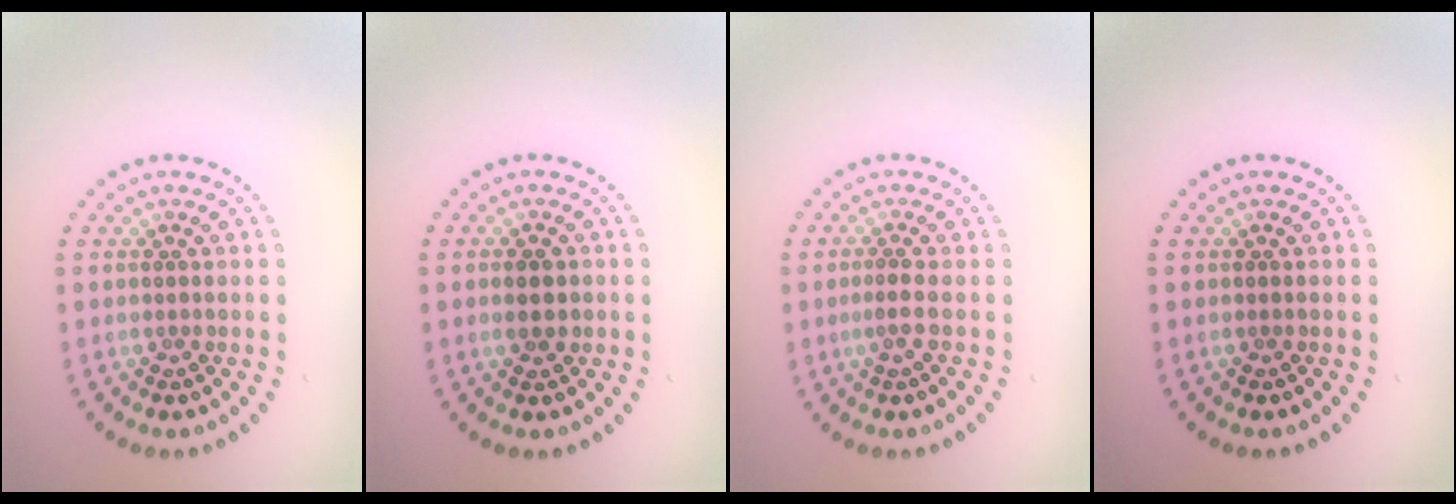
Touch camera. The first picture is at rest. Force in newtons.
{"total": 2.4, "press": 2.4, "slide": 0.0}
{"total": 1.1, "press": 0.7, "slide": 0.8}
{"total": 0.0}